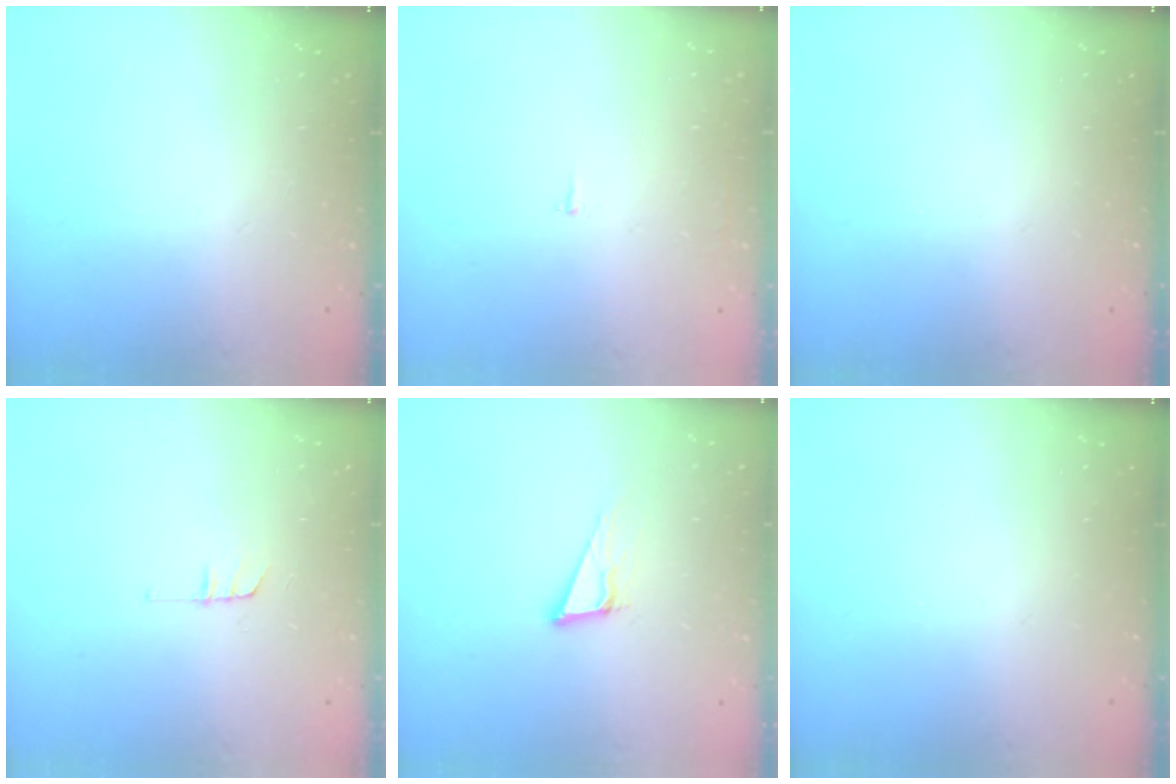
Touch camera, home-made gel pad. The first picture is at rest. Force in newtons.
{"total": 2.1, "press": 2.1, "slide": 0.2}
{"total": 0.0}
{"total": 3.7, "press": 3.7, "slide": 0.4}
{"total": 8.3, "press": 7.6, "slide": 3.4}
{"total": 0.0}